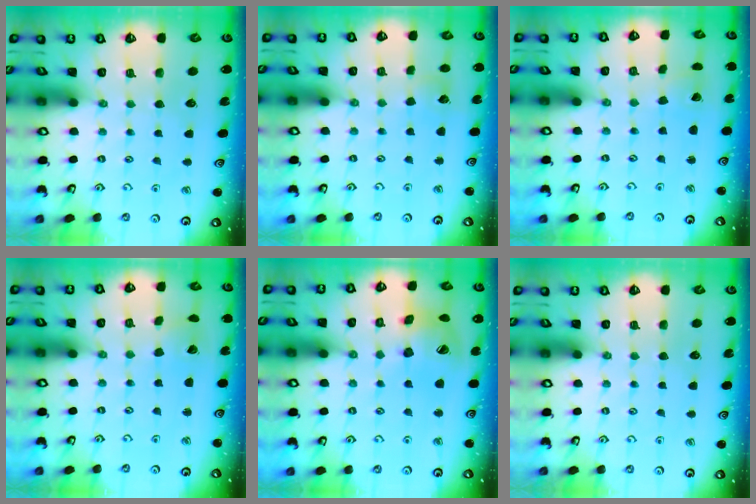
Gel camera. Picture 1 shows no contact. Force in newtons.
{"total": 3.6, "press": 3.6, "slide": 0.3}
{"total": 2.1, "press": 2.1, "slide": 0.1}
{"total": 2.2, "press": 2.2, "slide": 0.1}
{"total": 15.5, "press": 15.4, "slide": 2.4}
{"total": 0.0}